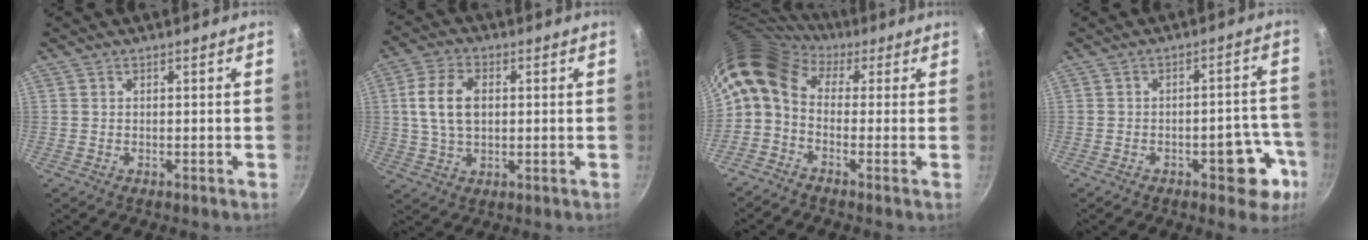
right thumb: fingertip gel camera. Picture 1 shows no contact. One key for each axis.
{"total": 9.5, "fx": 1.3, "fy": 6.1, "fz": 7.2, "tx": -0.130, "ty": 0.012, "tz": 0.021}
{"total": 10.5, "fx": 1.9, "fy": 7.2, "fz": 7.4, "tx": -0.141, "ty": 0.027, "tz": 0.012}
{"total": 9.3, "fx": -4.2, "fy": 4.7, "fz": 6.8, "tx": -0.032, "ty": 0.039, "tz": -0.046}